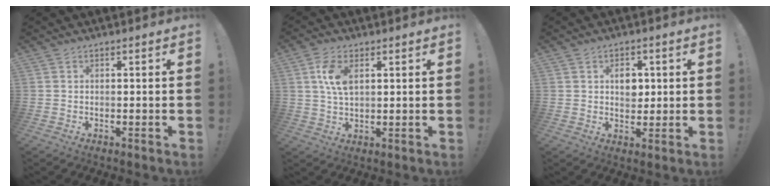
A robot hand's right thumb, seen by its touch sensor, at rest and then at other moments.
{"total": 7.7, "force": [2.5, 4.1, 6.0], "torque": [-0.121, -0.002, 0.042]}
{"total": 6.0, "force": [1.0, 4.8, 3.4], "torque": [-0.039, 0.000, 0.013]}